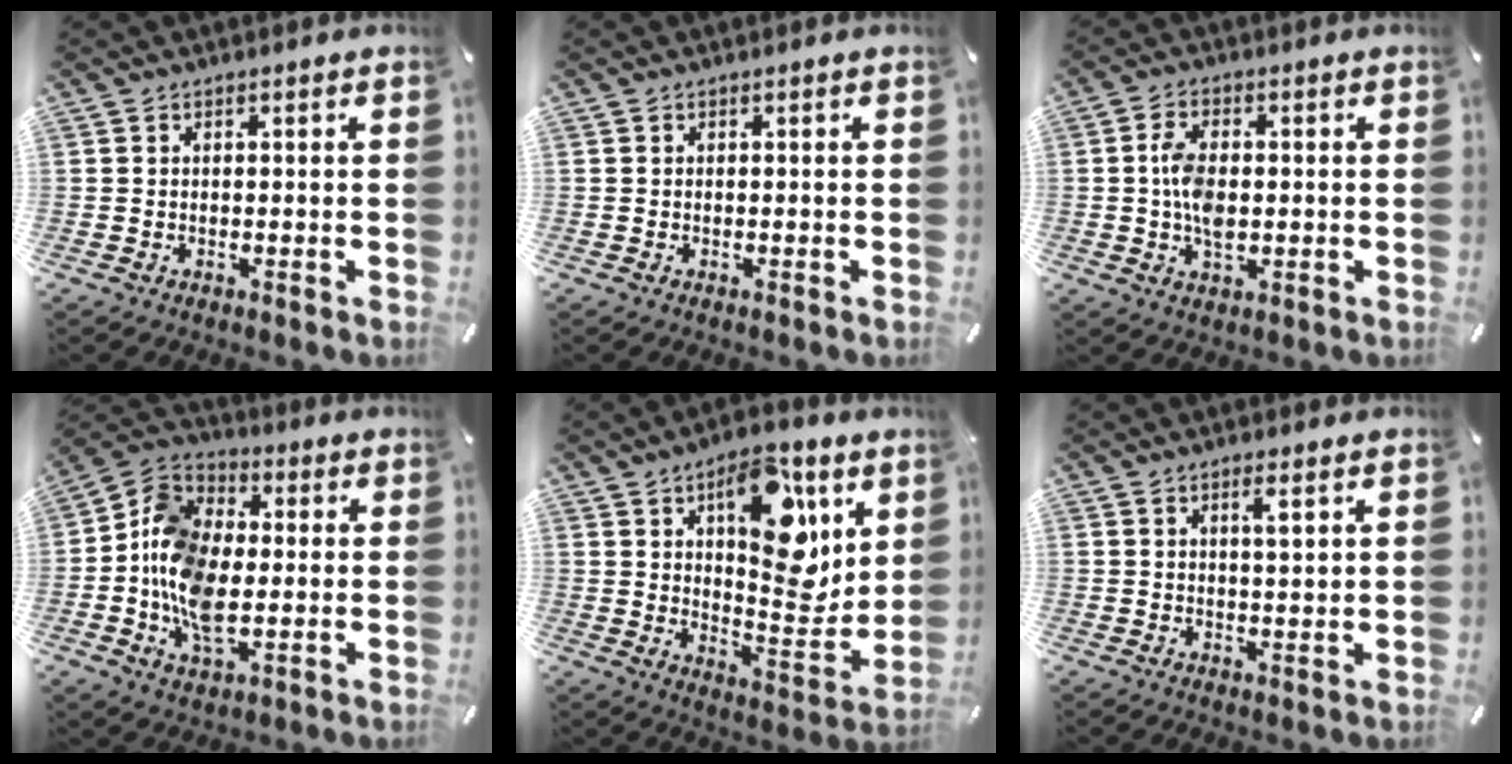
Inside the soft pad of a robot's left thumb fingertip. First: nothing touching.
{"total": 0.0}
{"total": 7.0, "force": [-0.1, 4.0, 5.7], "torque": [-0.118, 0.002, -0.007]}
{"total": 13.7, "force": [-3.0, 9.1, 9.9], "torque": [-0.231, 0.006, -0.058]}
{"total": 17.3, "force": [8.1, 8.6, 12.6], "torque": [-0.157, -0.047, 0.136]}
{"total": 3.5, "force": [1.7, 0.5, 2.9], "torque": [-0.055, -0.002, 0.026]}